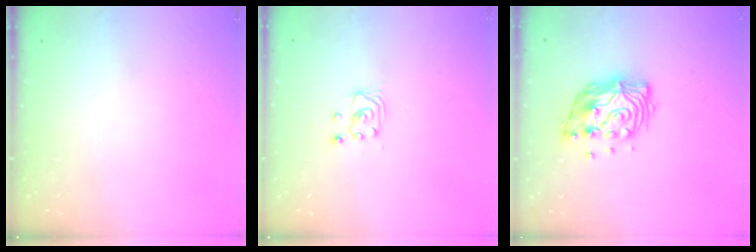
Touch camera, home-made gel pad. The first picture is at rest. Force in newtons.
{"total": 2.5, "press": 2.5, "slide": 0.2}
{"total": 12.1, "press": 12.0, "slide": 0.9}